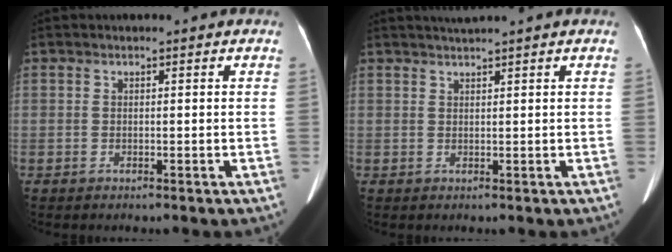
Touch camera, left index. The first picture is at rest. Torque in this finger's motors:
{"motor_torque": [-0.32, -0.32, 0.04, 0.03]}